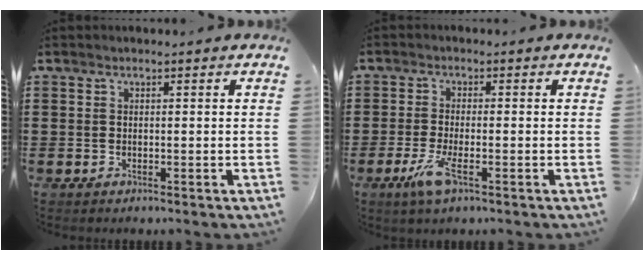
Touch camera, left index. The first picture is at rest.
{"total": 4.9, "force": [-2.2, 1.0, 4.3], "torque": [-0.104, -0.019, -0.044]}